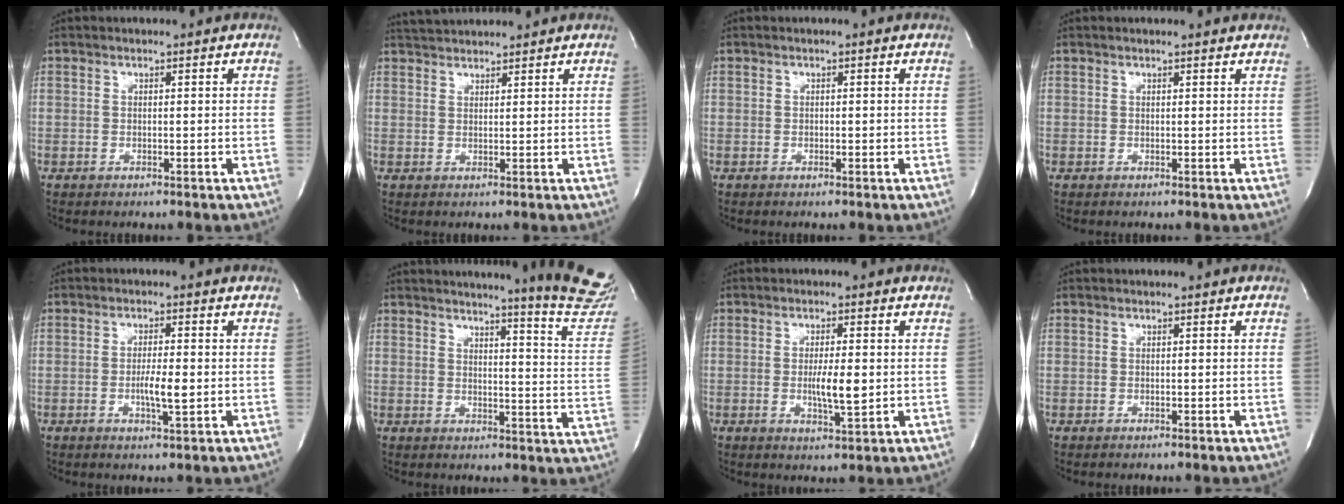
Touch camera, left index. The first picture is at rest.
{"total": 4.1, "force": [4.0, 0.3, 0.8], "torque": [-0.019, 0.029, 0.071]}
{"total": 0.5, "force": [-0.4, 0.3, 0.3], "torque": [-0.003, -0.002, -0.006]}
{"total": 2.0, "force": [1.9, 0.4, 0.5], "torque": [-0.013, 0.007, 0.011]}
{"total": 3.8, "force": [-0.9, 0.4, 3.6], "torque": [-0.065, -0.007, -0.014]}
{"total": 16.5, "force": [15.0, -1.1, 6.7], "torque": [-0.084, -0.122, 0.152]}
{"total": 4.7, "force": [-0.5, 0.8, 4.6], "torque": [-0.082, -0.009, -0.007]}
{"total": 0.0}